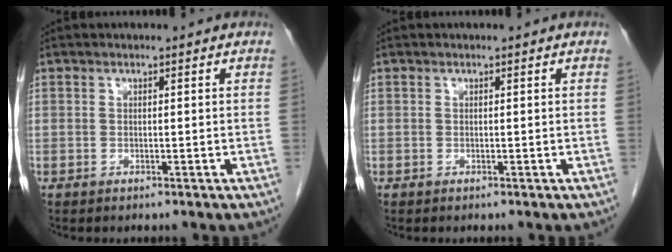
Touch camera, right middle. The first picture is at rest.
{"total": 0.0}